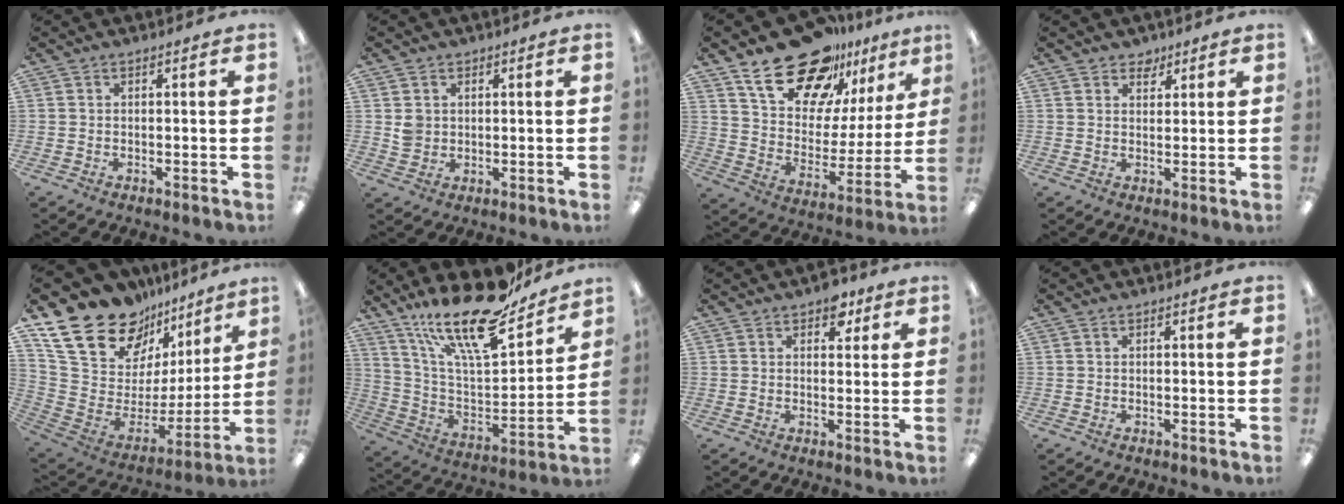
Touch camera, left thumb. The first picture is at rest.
{"total": 3.6, "force": [0.9, 3.4, 0.8], "torque": [-0.006, -0.001, 0.014]}
{"total": 21.4, "force": [16.4, 10.4, 9.1], "torque": [-0.161, -0.103, 0.293]}
{"total": 3.0, "force": [2.4, 1.8, 0.3], "torque": [0.006, -0.012, 0.042]}
{"total": 21.2, "force": [15.8, 11.0, 8.8], "torque": [-0.158, -0.121, 0.294]}
{"total": 23.2, "force": [17.7, 6.6, 13.4], "torque": [-0.238, -0.114, 0.301]}
{"total": 4.5, "force": [2.8, 2.6, 2.3], "torque": [-0.020, -0.006, 0.046]}
{"total": 0.0}